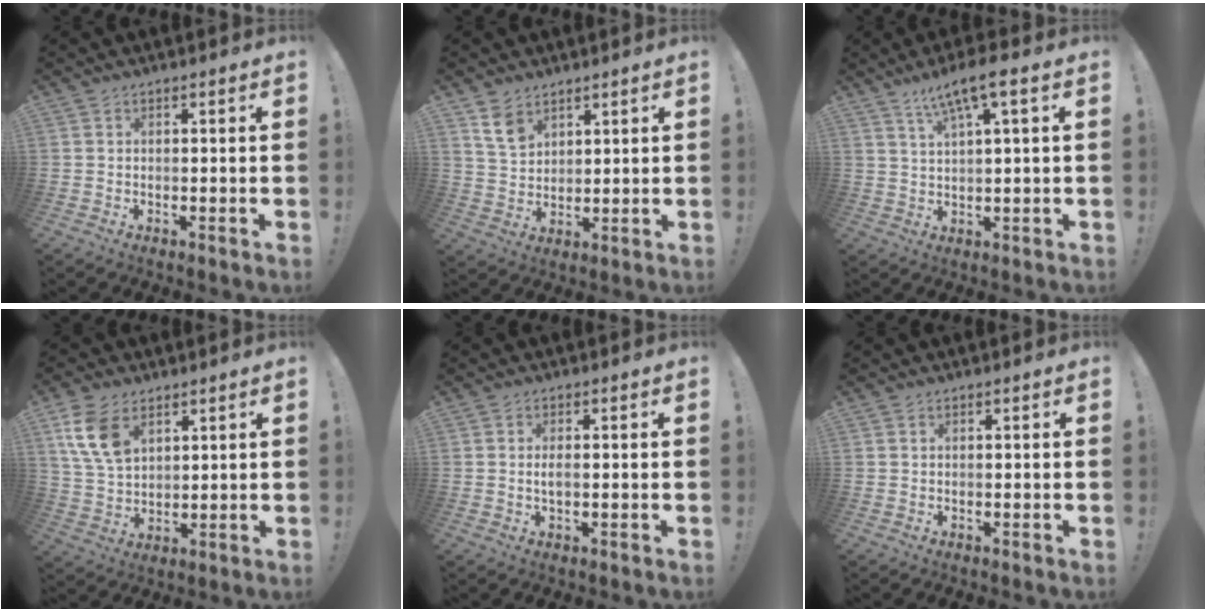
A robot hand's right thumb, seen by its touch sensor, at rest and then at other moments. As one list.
[{"total": 7.4, "force": [5.0, 4.5, 3.1], "torque": [-0.047, -0.028, 0.096]}, {"total": 8.0, "force": [4.2, 0.7, 6.8], "torque": [-0.117, -0.020, 0.070]}, {"total": 11.6, "force": [5.8, 7.3, 6.9], "torque": [-0.129, -0.015, 0.115]}, {"total": 1.8, "force": [-0.2, 0.5, 1.7], "torque": [-0.026, -0.001, -0.006]}, {"total": 0.0}]